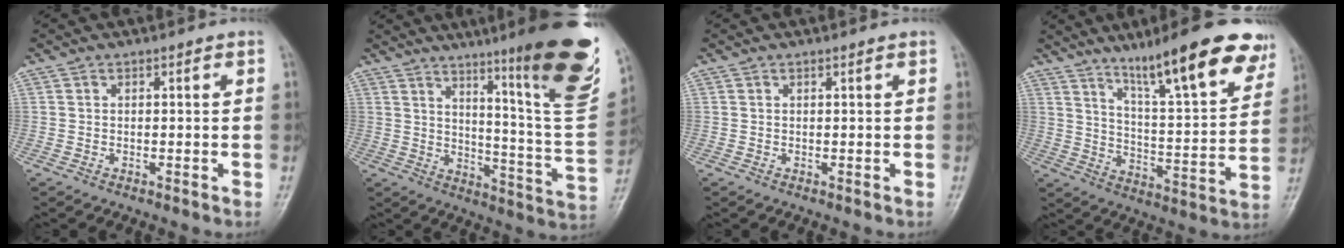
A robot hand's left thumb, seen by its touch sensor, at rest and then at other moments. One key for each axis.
{"total": 23.2, "fx": 13.6, "fy": 2.3, "fz": 18.6, "tx": -0.227, "ty": -0.077, "tz": 0.198}
{"total": 0.0}
{"total": 19.5, "fx": 13.1, "fy": 3.6, "fz": 13.9, "tx": -0.171, "ty": -0.059, "tz": 0.203}